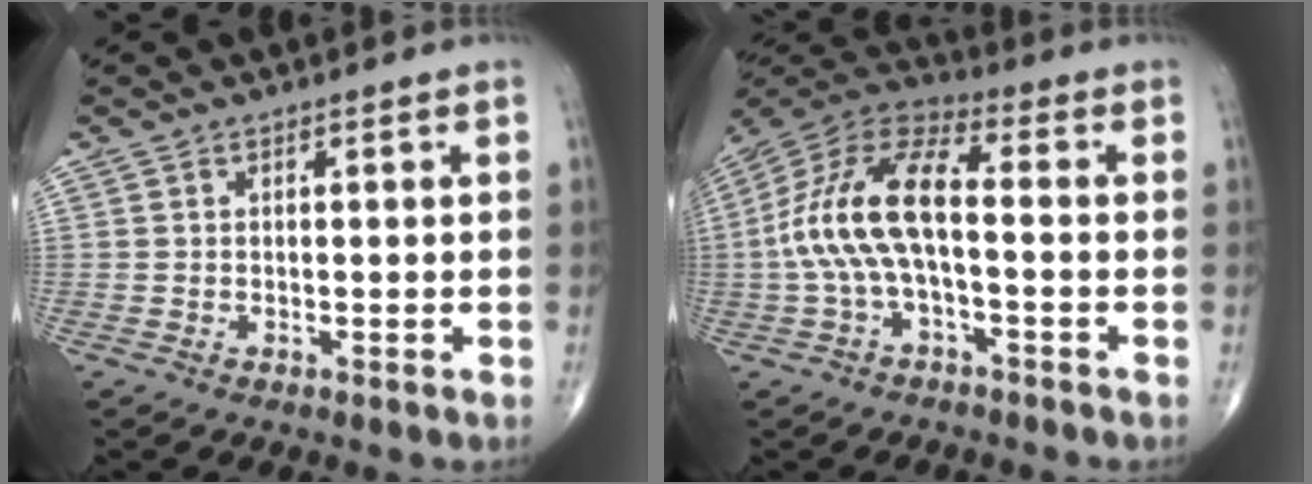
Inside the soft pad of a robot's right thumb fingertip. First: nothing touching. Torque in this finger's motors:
{"motor_torque": [0.18, 0.23, 0.78, -0.42, 0.37]}